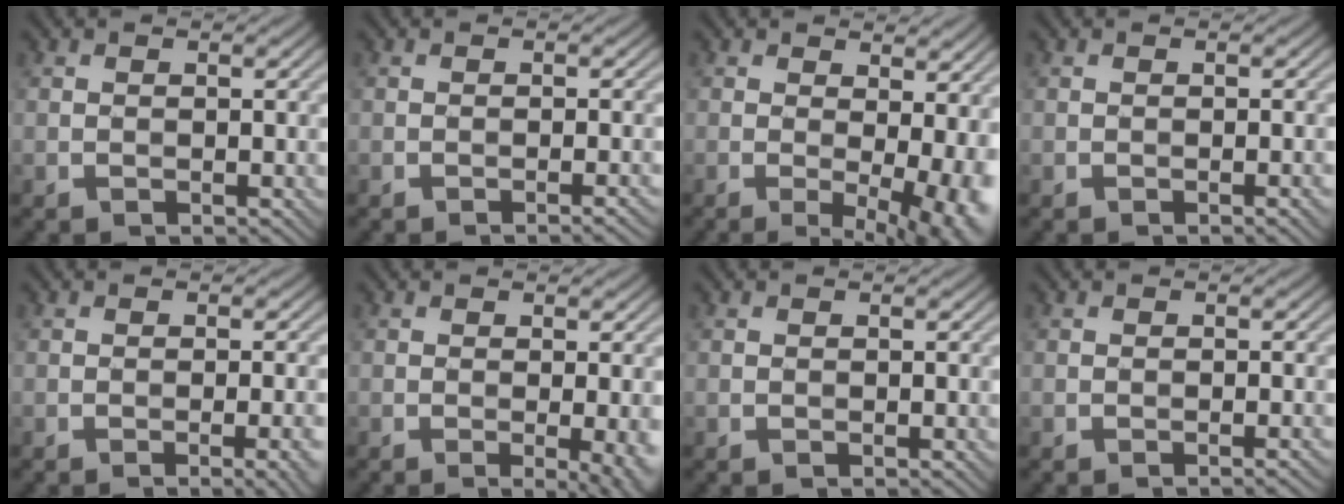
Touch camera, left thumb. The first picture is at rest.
{"total": 1.2, "force": [-0.6, 0.1, 1.0], "torque": [-0.010, 0.005, -0.016]}
{"total": 9.6, "force": [-0.4, 3.7, 8.8], "torque": [-0.093, 0.000, 0.011]}
{"total": 1.1, "force": [-0.4, 0.1, 1.0], "torque": [-0.015, 0.001, -0.008]}
{"total": 3.8, "force": [-1.3, 0.8, 3.4], "torque": [-0.042, 0.006, -0.019]}
{"total": 4.0, "force": [-0.8, 0.8, 3.8], "torque": [-0.055, -0.004, -0.012]}
{"total": 0.0}
{"total": 0.8, "force": [-0.4, 0.1, 0.7], "torque": [-0.007, 0.003, -0.012]}